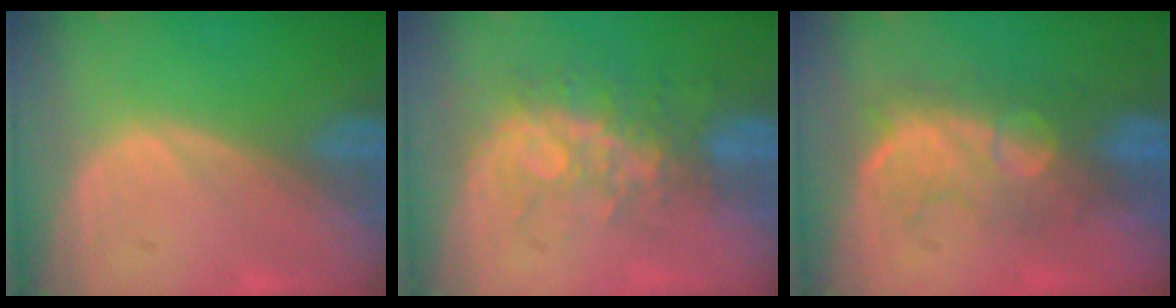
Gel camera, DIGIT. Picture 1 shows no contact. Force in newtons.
{"total": 8.4, "press": 7.0, "slide": 4.5}
{"total": 8.1, "press": 7.7, "slide": 2.3}